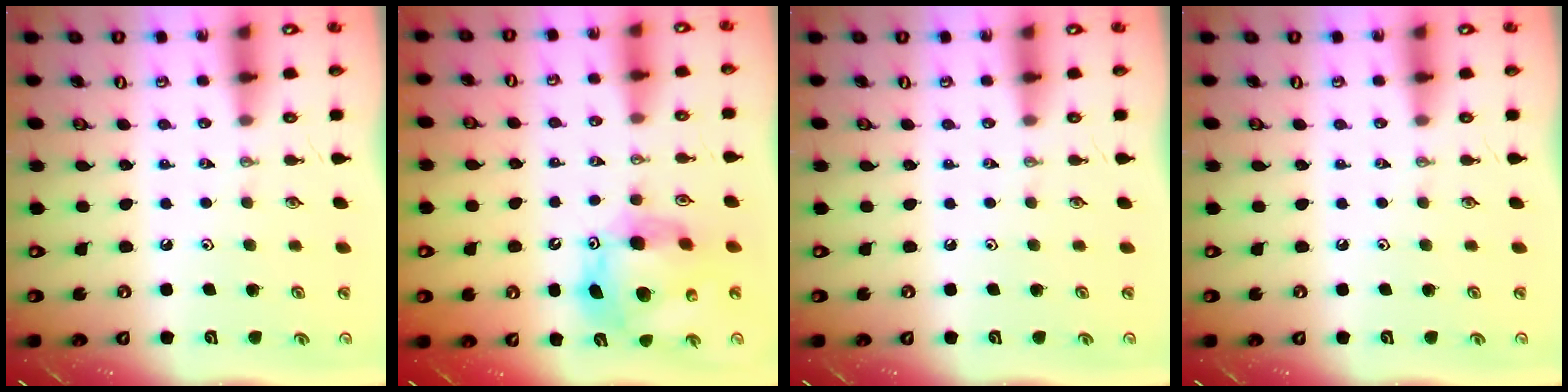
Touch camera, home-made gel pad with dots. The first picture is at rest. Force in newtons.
{"total": 14.7, "press": 14.6, "slide": 1.6}
{"total": 0.0}
{"total": 0.0}